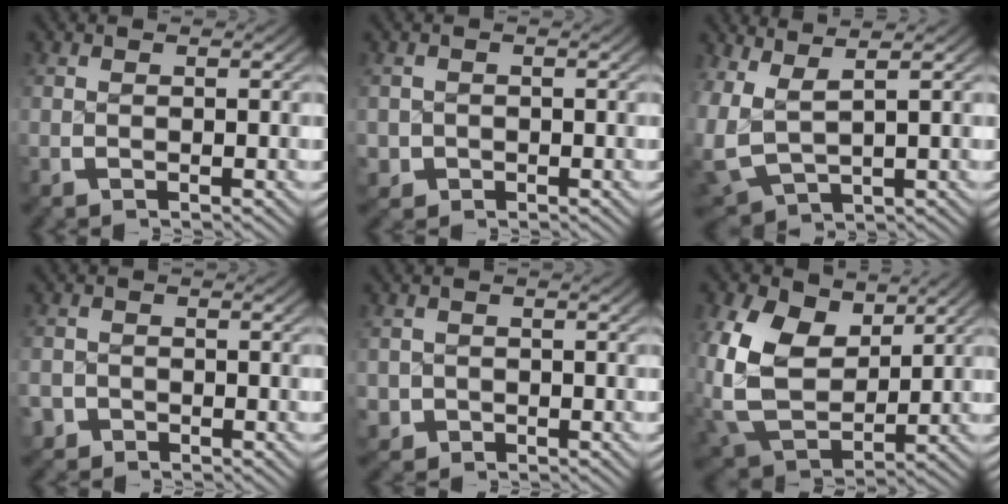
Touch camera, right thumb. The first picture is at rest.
{"total": 2.7, "force": [-1.1, 2.4, 0.5], "torque": [-0.017, -0.018, -0.011]}
{"total": 7.1, "force": [1.4, 5.4, 4.4], "torque": [-0.128, -0.035, 0.049]}
{"total": 2.3, "force": [-1.5, 1.8, 0.1], "torque": [-0.008, -0.011, -0.025]}
{"total": 3.1, "force": [-1.2, 2.7, 0.7], "torque": [-0.021, -0.021, -0.013]}
{"total": 9.9, "force": [1.1, 7.1, 6.8], "torque": [-0.170, -0.047, 0.042]}